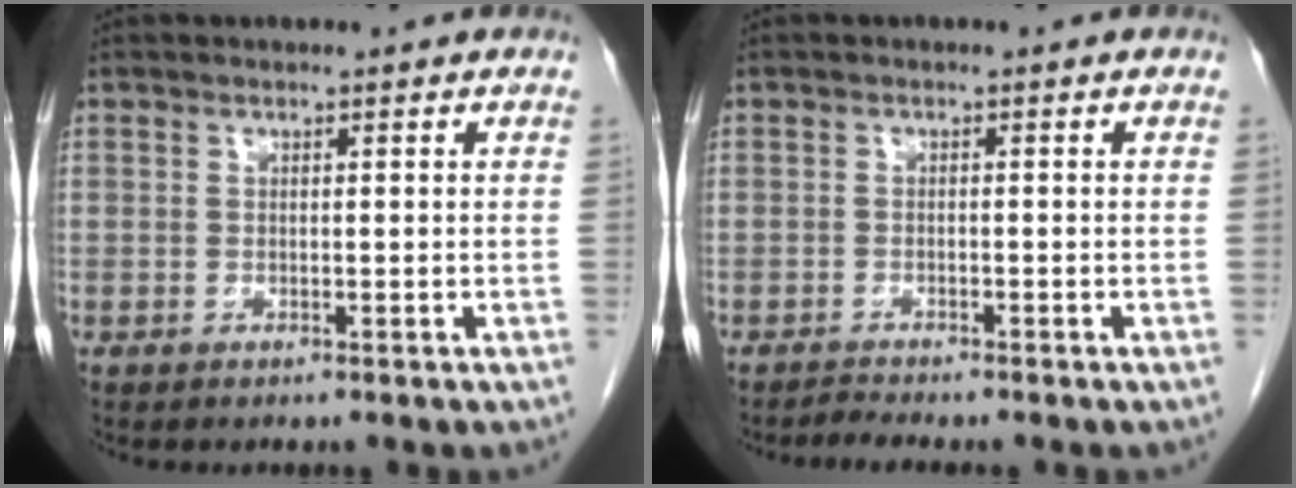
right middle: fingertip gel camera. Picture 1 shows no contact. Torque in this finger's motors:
{"motor_torque": [0.21, -0.08, -0.01, 0.01]}